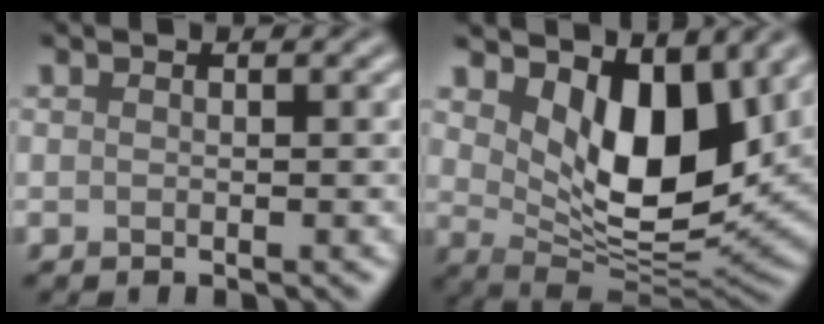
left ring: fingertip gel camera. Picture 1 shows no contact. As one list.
[{"total": 8.5, "force": [3.4, 4.3, 6.5], "torque": [-0.115, -0.022, 0.049]}]